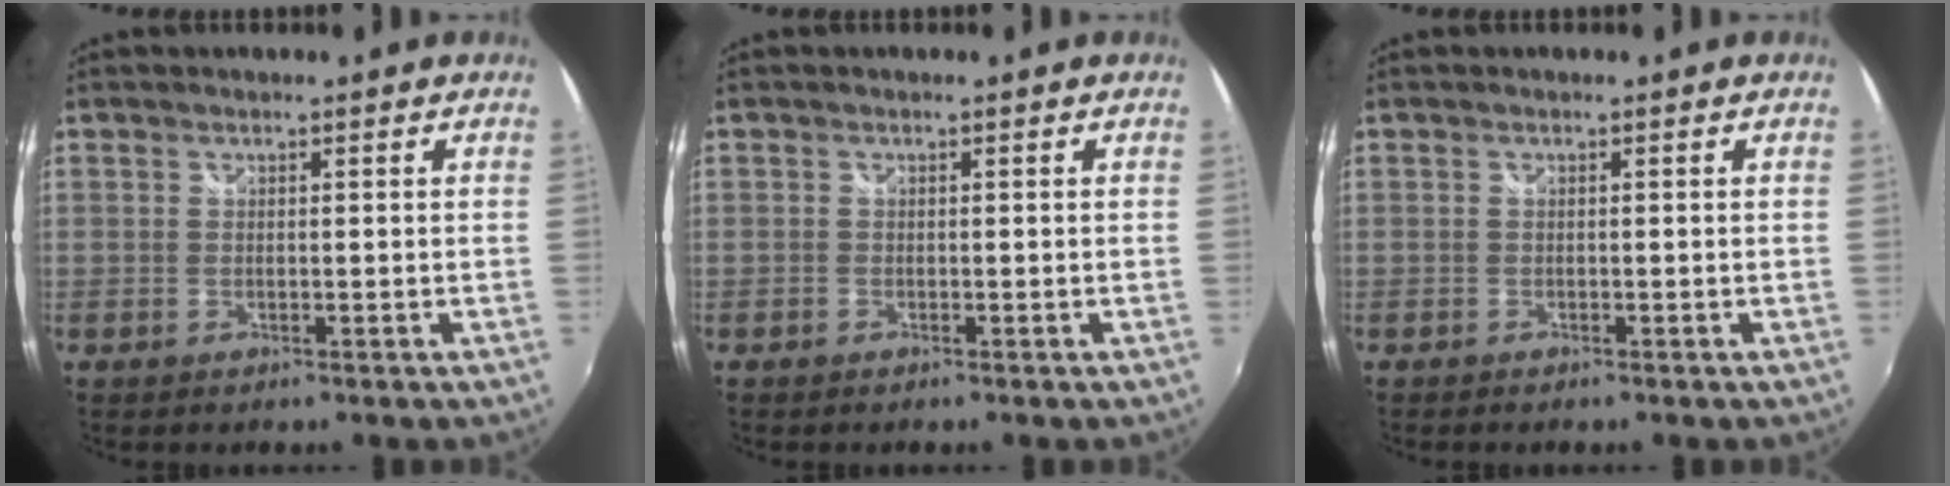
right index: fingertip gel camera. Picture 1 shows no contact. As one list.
[{"total": 0.5, "force": [-0.4, 0.3, 0.1], "torque": [-0.003, -0.003, -0.012]}, {"total": 0.5, "force": [-0.5, 0.2, 0.2], "torque": [-0.004, -0.004, -0.011]}]